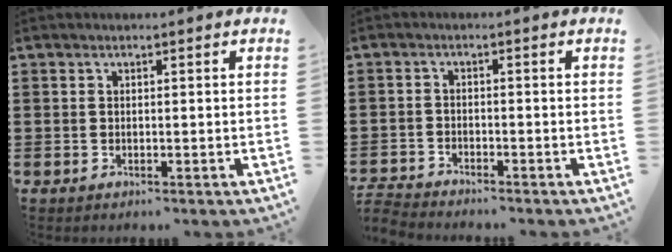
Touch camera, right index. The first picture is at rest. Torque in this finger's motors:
{"motor_torque": [-0.94, -1.20, -0.15, -0.17]}